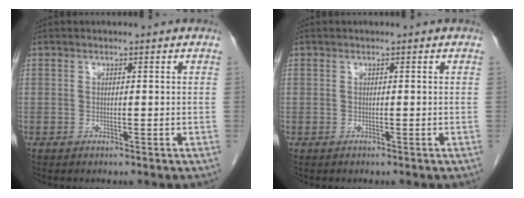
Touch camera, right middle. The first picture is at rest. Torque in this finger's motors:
{"motor_torque": [-0.40, 0.07, -0.03, -0.01]}